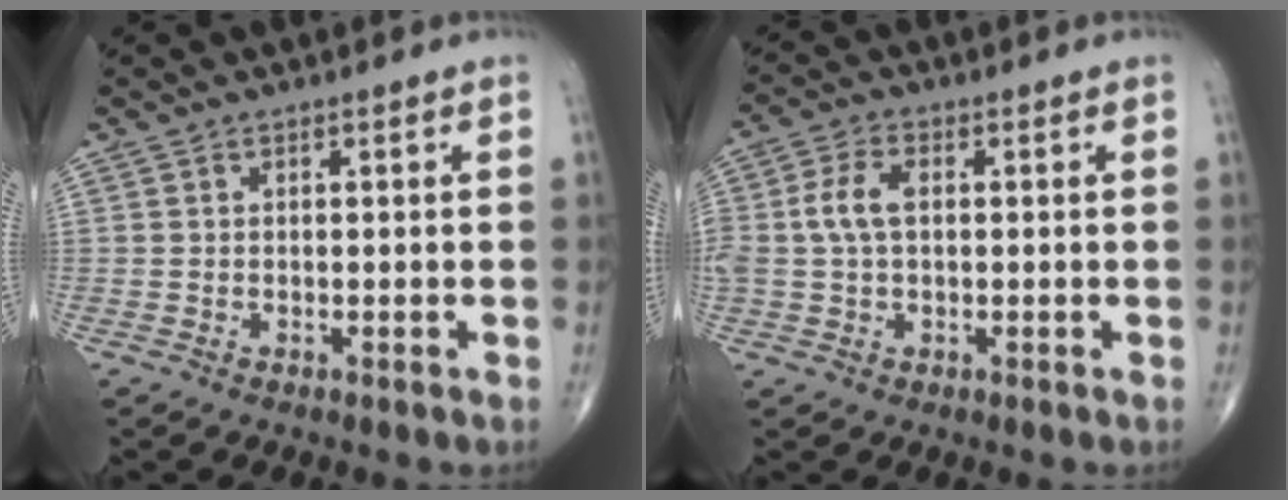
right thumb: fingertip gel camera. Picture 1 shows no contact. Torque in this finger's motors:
{"motor_torque": [1.14, 1.25, 0.74, 0.01, 0.07]}